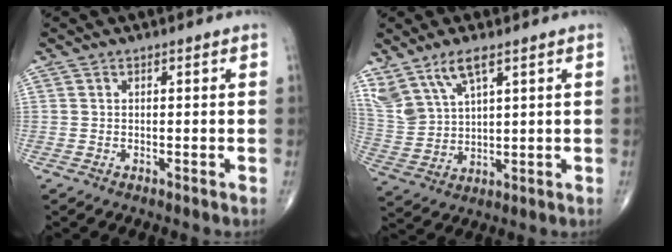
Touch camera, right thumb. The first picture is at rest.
{"total": 8.9, "force": [6.0, 3.2, 5.7], "torque": [-0.121, -0.022, 0.136]}